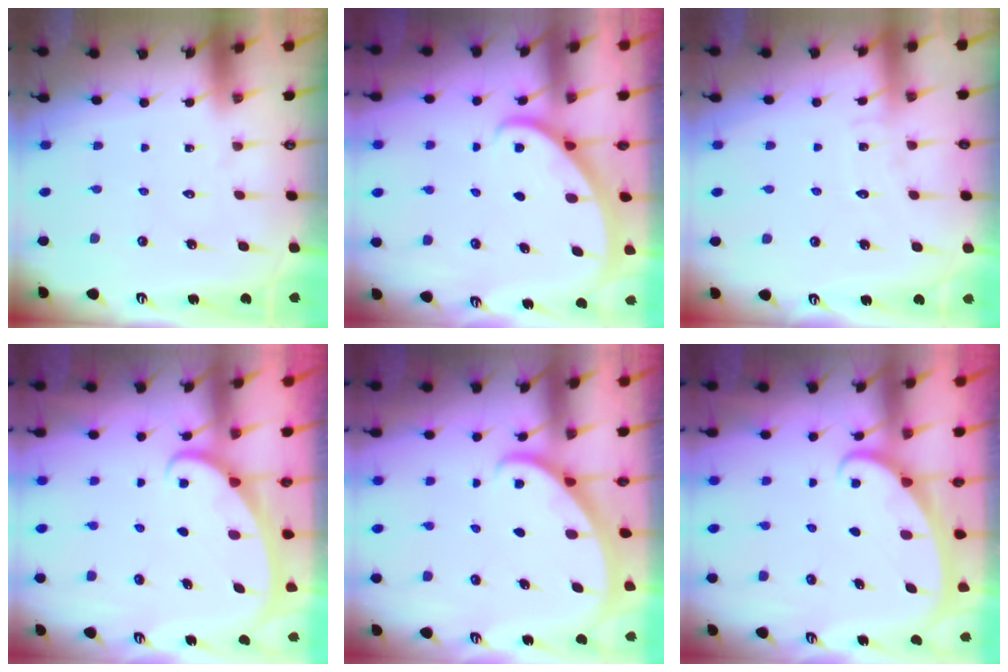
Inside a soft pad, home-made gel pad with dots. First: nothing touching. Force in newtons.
{"total": 2.1, "press": 2.1, "slide": 0.2}
{"total": 5.1, "press": 5.0, "slide": 0.5}
{"total": 2.2, "press": 2.2, "slide": 0.4}
{"total": 1.9, "press": 1.9, "slide": 0.2}
{"total": 2.2, "press": 2.2, "slide": 0.4}